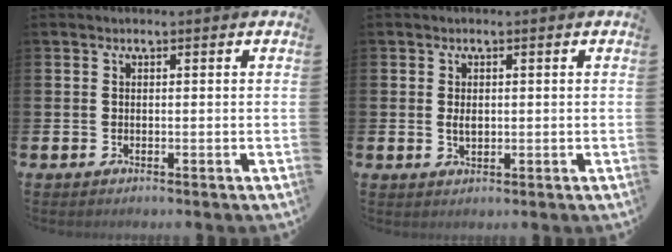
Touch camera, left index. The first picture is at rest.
{"total": 1.5, "force": [0.2, 0.9, 1.1], "torque": [-0.015, 0.003, 0.000]}